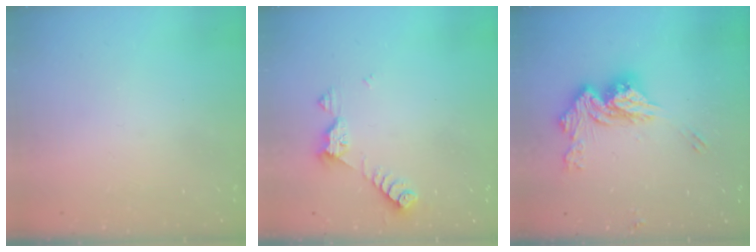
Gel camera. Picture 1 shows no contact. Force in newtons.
{"total": 6.7, "press": 6.7, "slide": 0.4}
{"total": 14.1, "press": 14.1, "slide": 0.2}